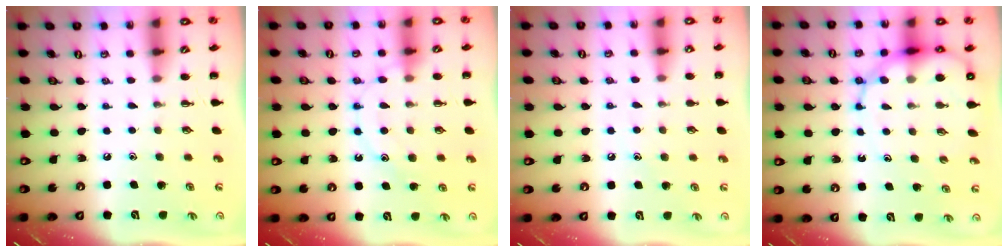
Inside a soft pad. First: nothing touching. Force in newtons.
{"total": 11.7, "press": 11.7, "slide": 0.7}
{"total": 6.9, "press": 6.6, "slide": 1.8}
{"total": 11.9, "press": 11.5, "slide": 3.3}